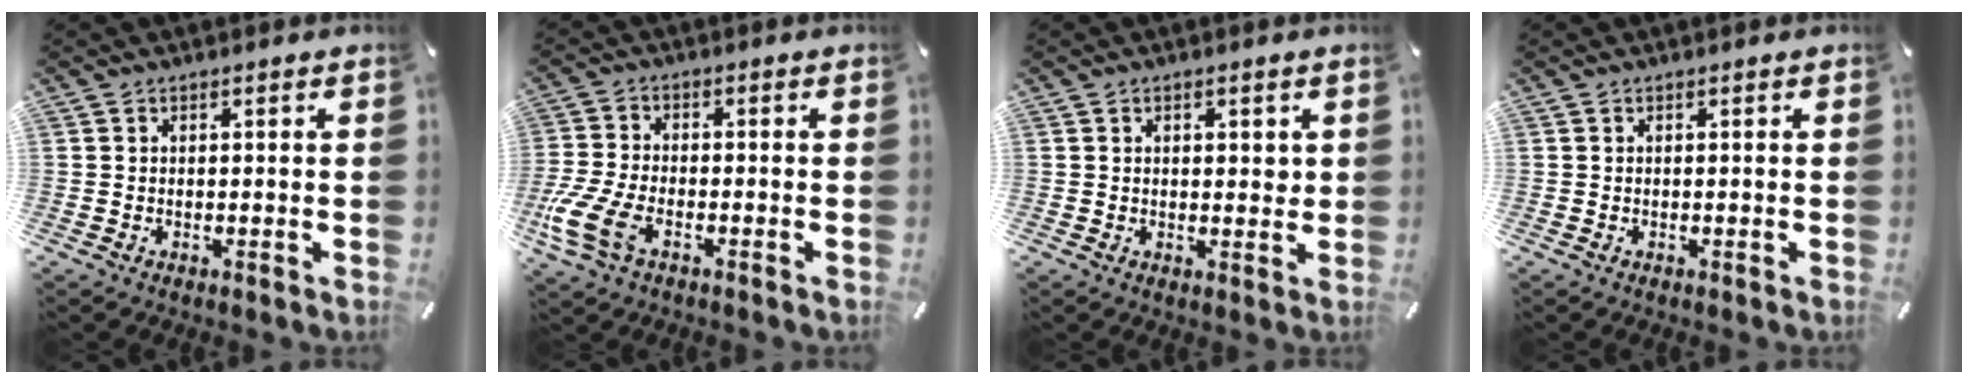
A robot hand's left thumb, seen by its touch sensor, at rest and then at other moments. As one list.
[{"total": 9.5, "force": [-4.2, 5.1, 6.8], "torque": [-0.160, 0.000, -0.078]}, {"total": 2.4, "force": [0.7, 1.4, 1.8], "torque": [-0.021, -0.002, 0.008]}, {"total": 0.0}]